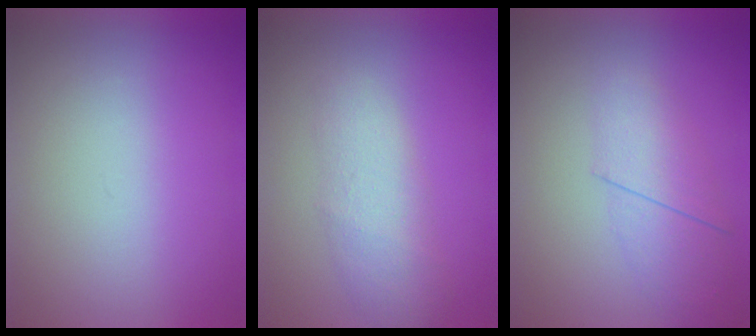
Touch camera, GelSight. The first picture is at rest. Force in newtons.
{"total": 2.3}
{"total": 2.2}